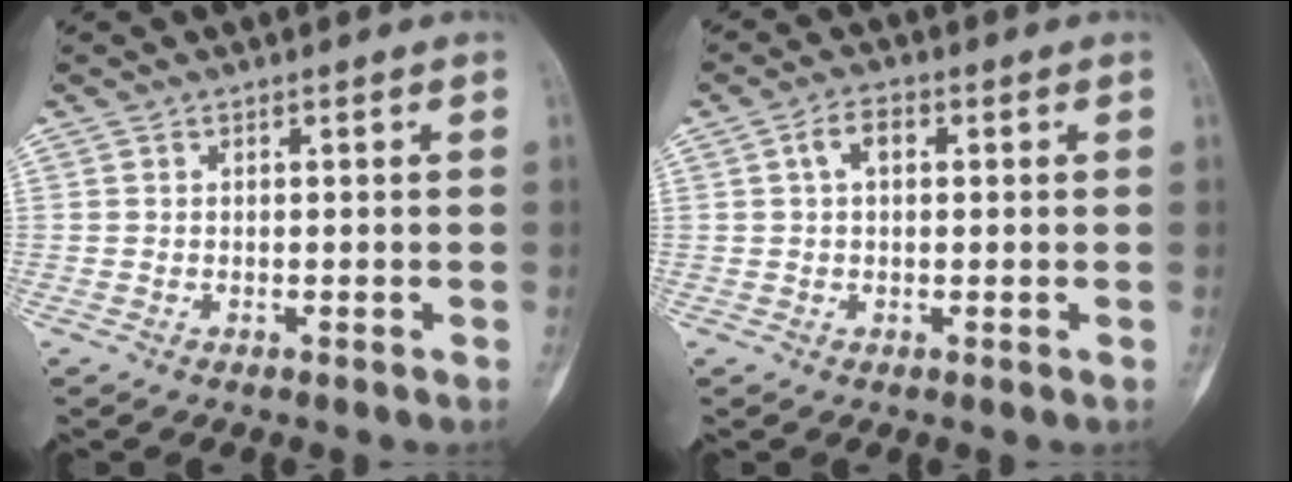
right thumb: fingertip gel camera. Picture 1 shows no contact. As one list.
[{"total": 4.0, "force": [1.0, 2.4, 3.1], "torque": [-0.057, 0.013, 0.015]}]